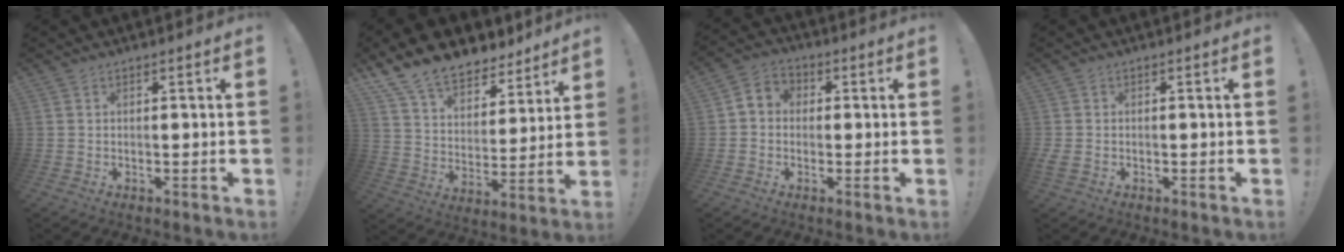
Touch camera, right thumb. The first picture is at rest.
{"total": 14.0, "force": [11.3, 6.7, 4.6], "torque": [-0.092, -0.085, 0.210]}
{"total": 4.9, "force": [-1.0, 4.3, 2.1], "torque": [-0.028, 0.016, -0.014]}
{"total": 1.3, "force": [-0.5, 0.9, 0.8], "torque": [-0.019, 0.004, -0.007]}